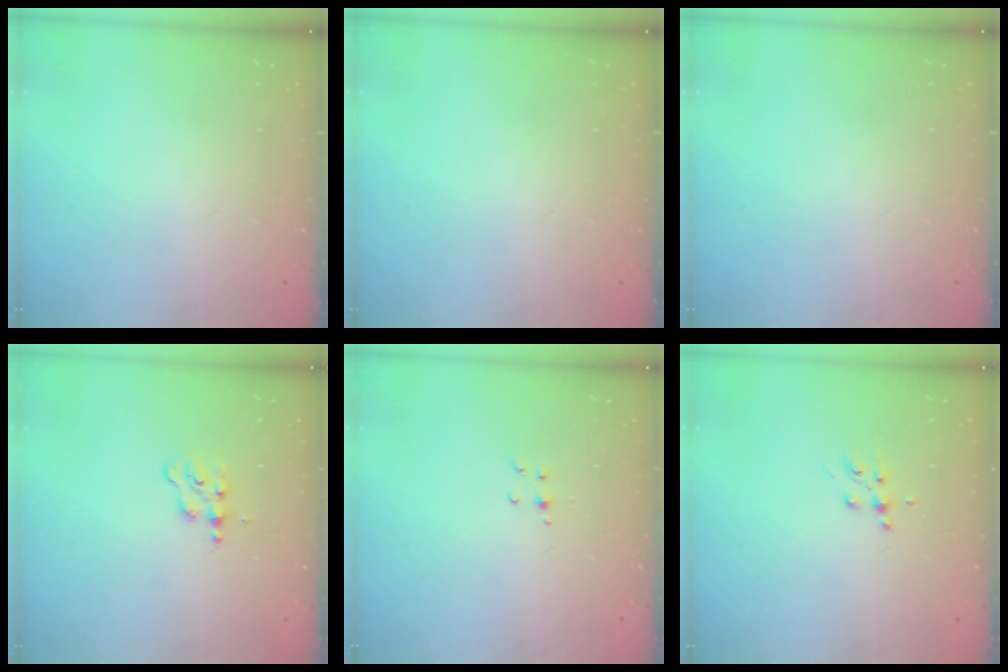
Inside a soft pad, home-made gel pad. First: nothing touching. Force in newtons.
{"total": 0.0}
{"total": 0.0}
{"total": 1.9, "press": 1.9, "slide": 0.2}
{"total": 3.5, "press": 3.4, "slide": 0.8}
{"total": 5.0, "press": 4.9, "slide": 1.2}